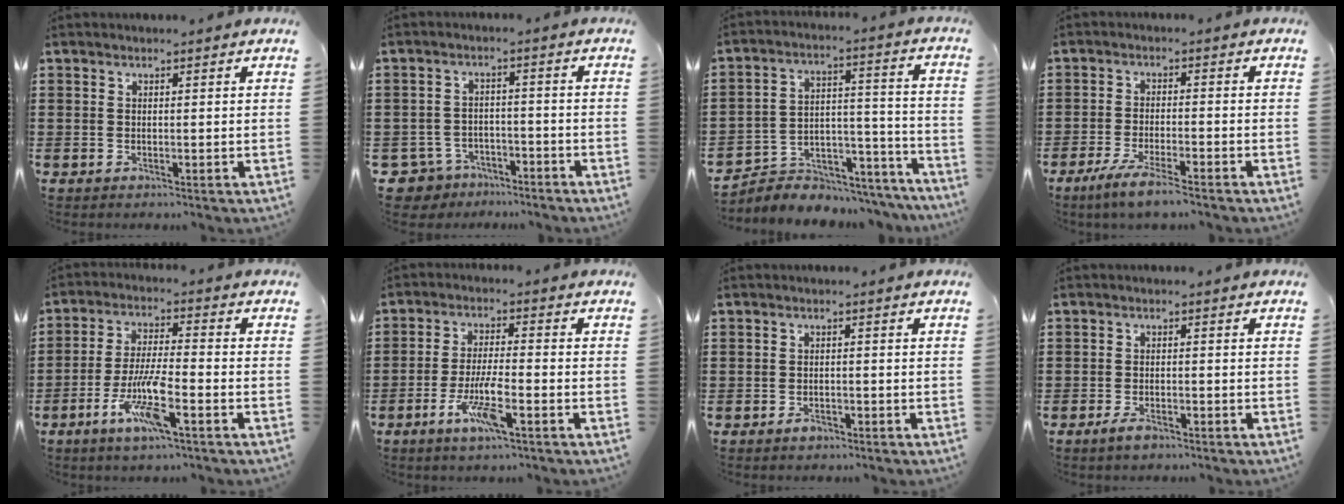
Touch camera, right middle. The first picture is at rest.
{"total": 4.1, "force": [-3.7, 1.6, 0.4], "torque": [-0.033, 0.001, -0.085]}
{"total": 4.7, "force": [-4.2, 1.9, 0.1], "torque": [-0.006, 0.010, -0.087]}
{"total": 4.2, "force": [-3.5, -0.1, 2.4], "torque": [-0.053, -0.011, -0.066]}
{"total": 8.5, "force": [-4.1, 1.6, 7.3], "torque": [-0.154, -0.009, -0.080]}
{"total": 6.9, "force": [-3.4, 1.2, 5.8], "torque": [-0.119, -0.006, -0.065]}
{"total": 1.4, "force": [-1.2, 0.6, 0.6], "torque": [-0.014, -0.001, -0.023]}
{"total": 2.0, "force": [-1.3, 0.7, 1.3], "torque": [-0.030, -0.002, -0.027]}